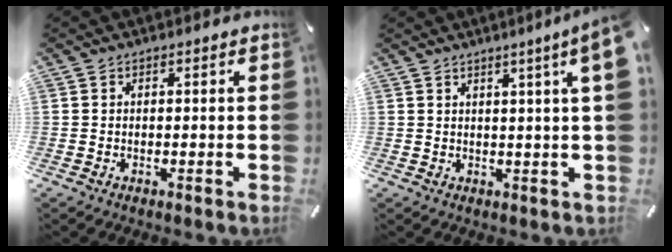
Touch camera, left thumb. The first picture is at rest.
{"total": 6.3, "force": [3.0, -0.5, 5.5], "torque": [-0.091, -0.012, 0.048]}